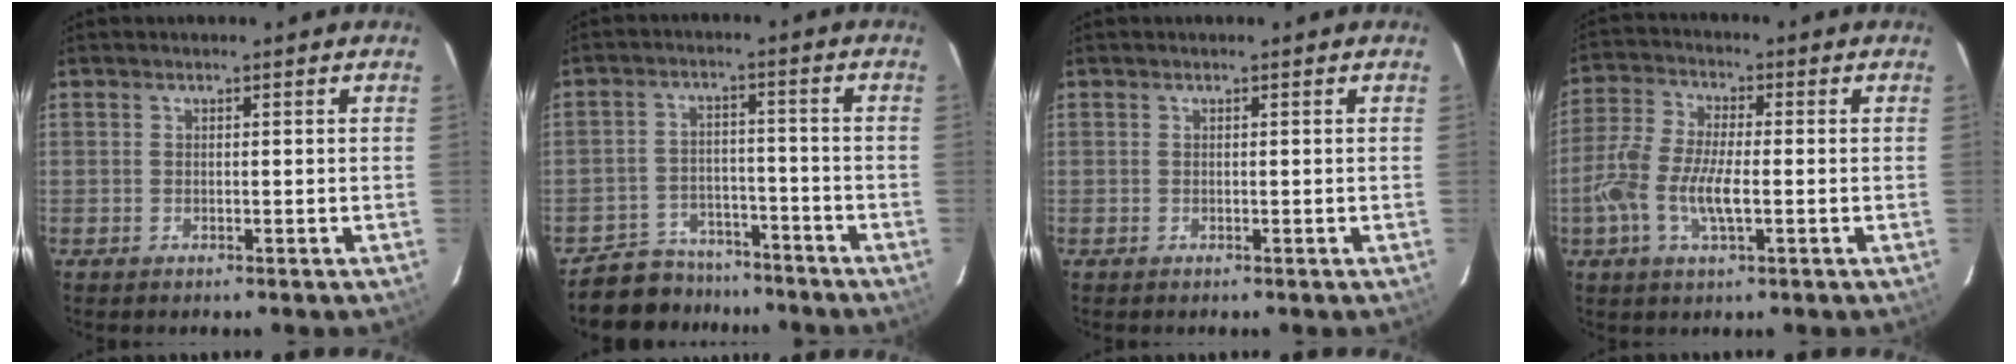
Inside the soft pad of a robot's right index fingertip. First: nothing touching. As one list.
[{"total": 9.5, "force": [-8.1, 4.9, 1.0], "torque": [-0.040, 0.023, -0.119]}, {"total": 0.0}, {"total": 9.4, "force": [-2.3, 3.4, 8.5], "torque": [-0.187, 0.002, -0.051]}]